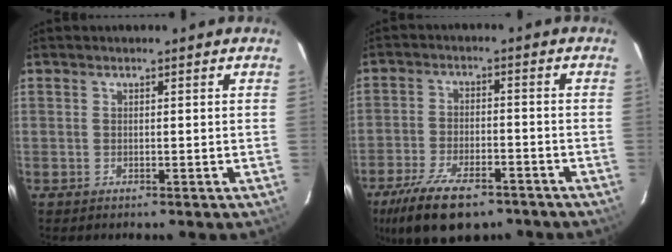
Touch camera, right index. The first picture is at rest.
{"total": 15.0, "force": [-10.5, 6.2, 8.8], "torque": [-0.195, -0.027, -0.174]}